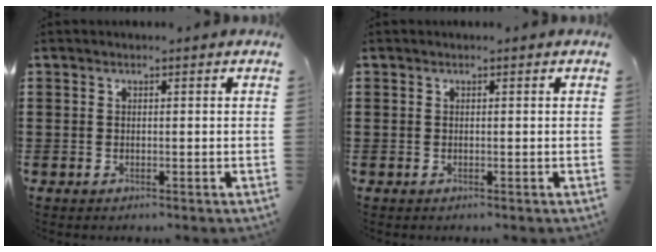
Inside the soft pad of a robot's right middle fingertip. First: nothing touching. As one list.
[{"total": 0.0}]